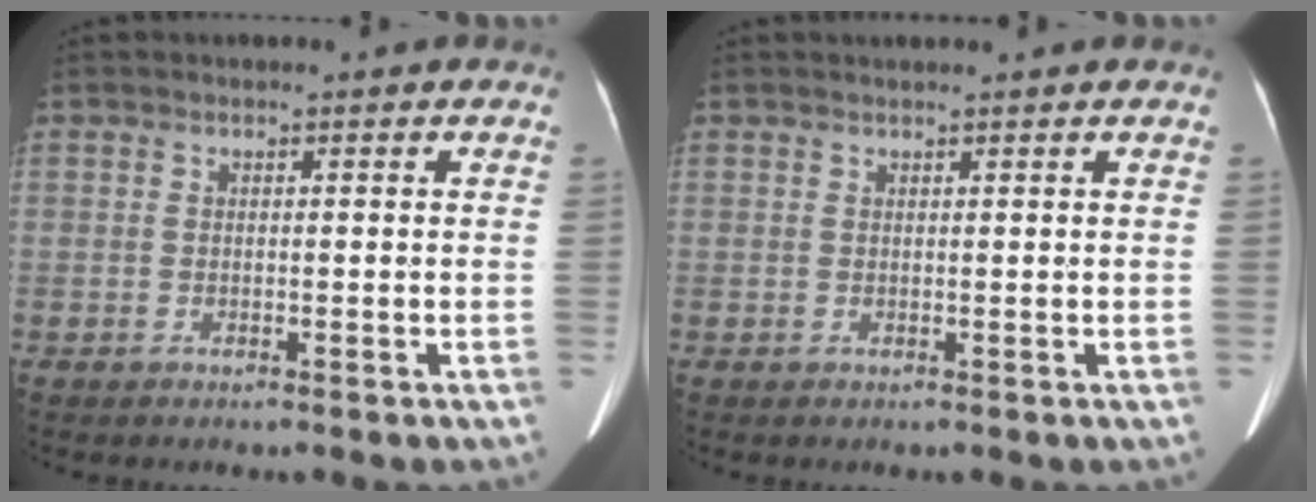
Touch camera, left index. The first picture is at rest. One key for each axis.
{"total": 2.0, "fx": 1.8, "fy": -0.1, "fz": 0.8, "tx": -0.011, "ty": 0.019, "tz": 0.027}